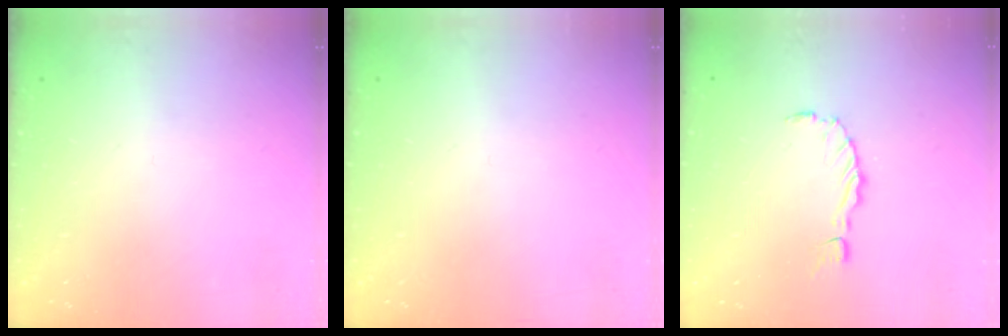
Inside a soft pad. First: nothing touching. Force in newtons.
{"total": 0.0}
{"total": 0.0}